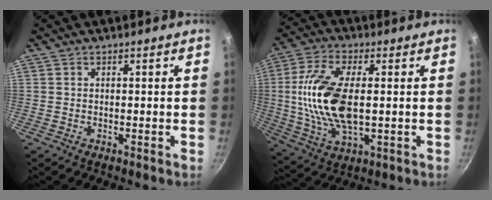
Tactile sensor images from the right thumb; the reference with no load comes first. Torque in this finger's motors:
{"motor_torque": [2.11, 2.90, 1.94, 0.08, 0.23]}